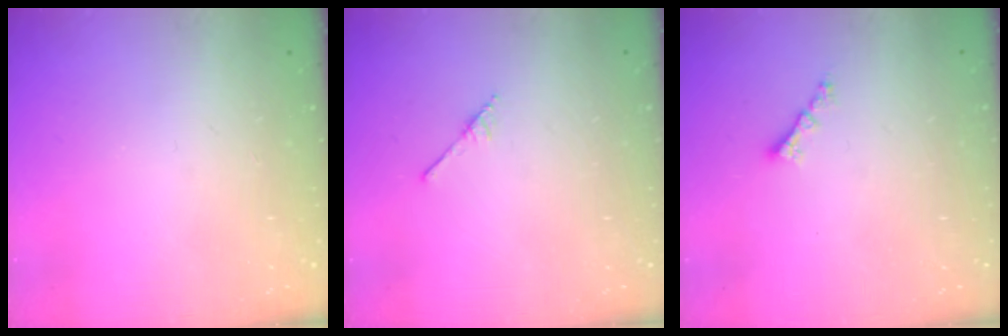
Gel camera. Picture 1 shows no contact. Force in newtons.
{"total": 2.5, "press": 2.4, "slide": 0.3}
{"total": 1.8, "press": 1.8, "slide": 0.2}